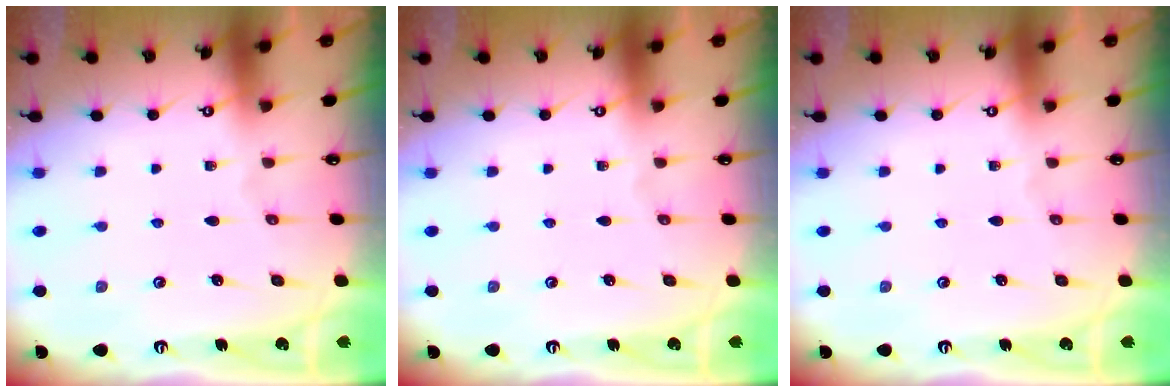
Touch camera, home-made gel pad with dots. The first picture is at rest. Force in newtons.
{"total": 0.0}
{"total": 0.0}